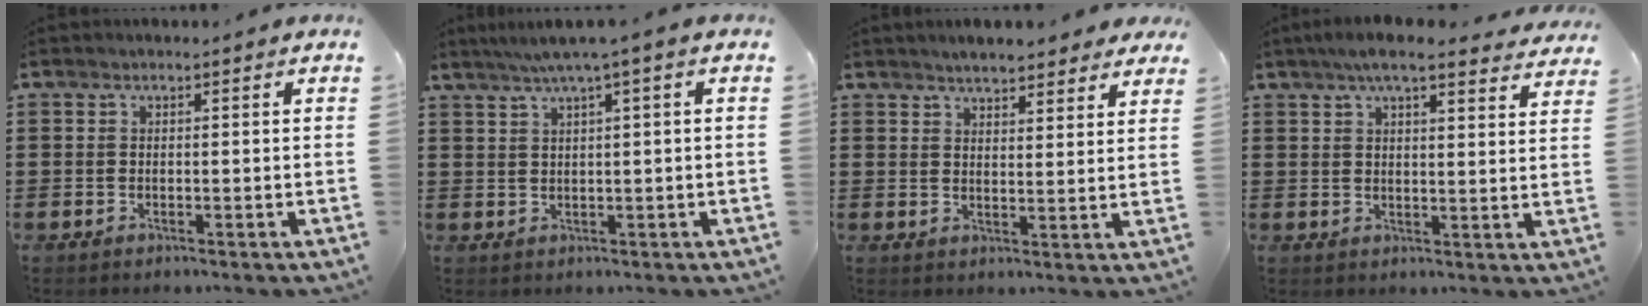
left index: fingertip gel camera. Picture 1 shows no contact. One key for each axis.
{"total": 2.8, "fx": 1.1, "fy": -0.3, "fz": 2.6, "tx": -0.049, "ty": -0.003, "tz": 0.018}
{"total": 3.8, "fx": 3.7, "fy": 0.6, "fz": 0.7, "tx": -0.024, "ty": -0.006, "tz": 0.068}
{"total": 5.7, "fx": 4.8, "fy": 0.8, "fz": 2.9, "tx": -0.070, "ty": -0.004, "tz": 0.088}